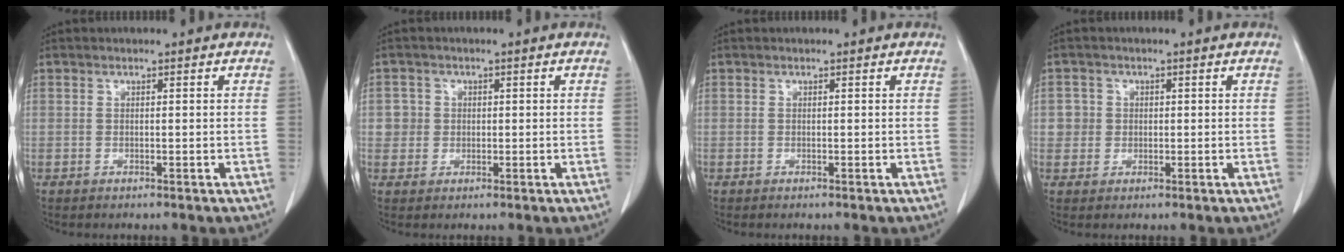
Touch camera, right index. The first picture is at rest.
{"total": 2.6, "force": [0.3, 2.6, 0.0], "torque": [0.015, 0.005, 0.003]}
{"total": 0.0}
{"total": 2.5, "force": [0.3, 2.5, 0.0], "torque": [0.014, 0.005, 0.003]}